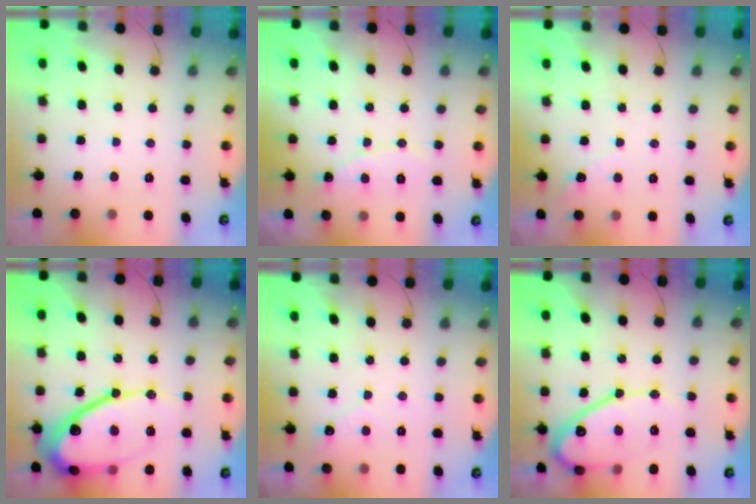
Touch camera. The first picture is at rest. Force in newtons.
{"total": 7.4, "press": 7.4, "slide": 0.6}
{"total": 2.9, "press": 2.9, "slide": 0.2}
{"total": 21.8, "press": 21.7, "slide": 2.1}
{"total": 3.1, "press": 3.1, "slide": 0.2}
{"total": 14.4, "press": 14.4, "slide": 1.1}